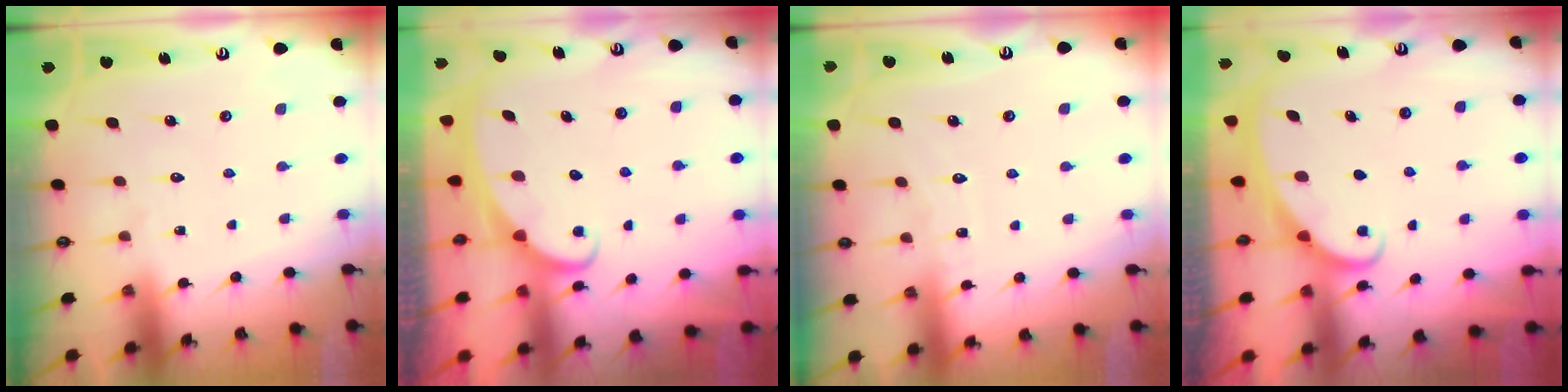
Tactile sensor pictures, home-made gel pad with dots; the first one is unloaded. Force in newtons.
{"total": 2.5, "press": 2.5, "slide": 0.3}
{"total": 4.1, "press": 4.1, "slide": 0.5}
{"total": 2.2, "press": 2.2, "slide": 0.3}